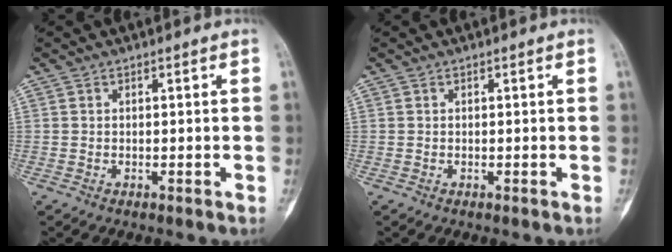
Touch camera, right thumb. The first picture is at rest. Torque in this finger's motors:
{"motor_torque": [0.00, 0.00, 0.02, 0.02, 0.00]}